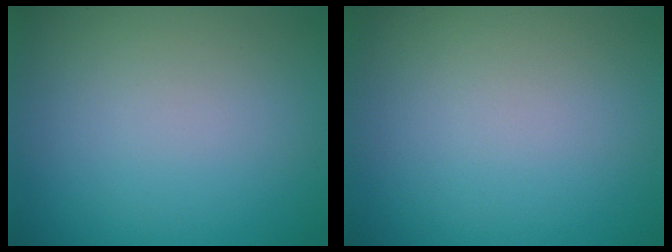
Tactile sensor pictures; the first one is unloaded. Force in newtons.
{"total": 0.0}